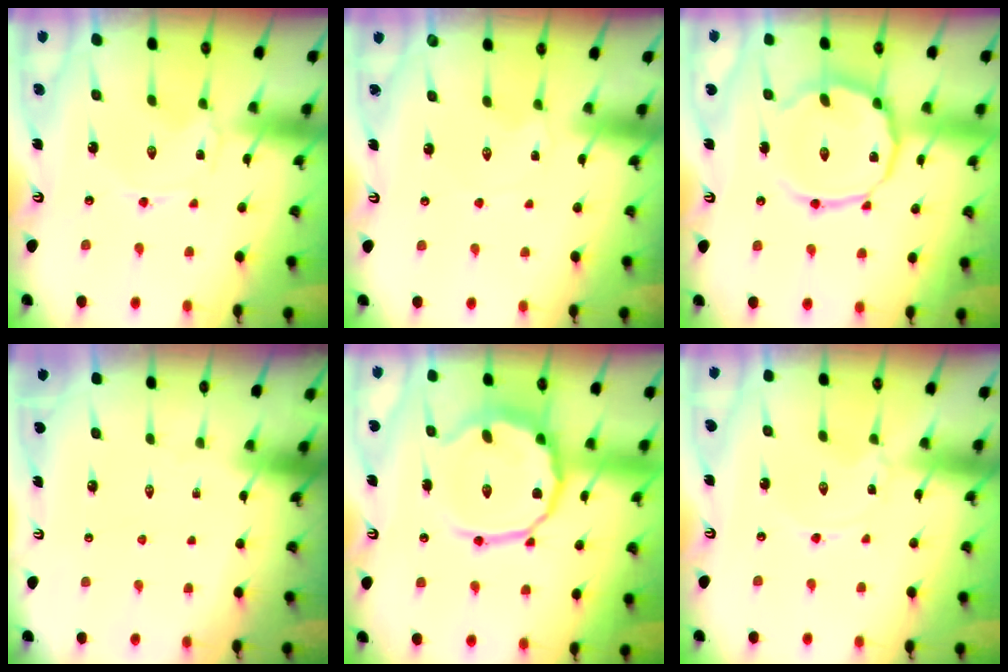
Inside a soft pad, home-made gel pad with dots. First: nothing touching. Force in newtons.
{"total": 2.6, "press": 2.6, "slide": 0.5}
{"total": 13.4, "press": 13.3, "slide": 1.2}
{"total": 0.0}
{"total": 13.9, "press": 13.7, "slide": 2.4}
{"total": 0.0}